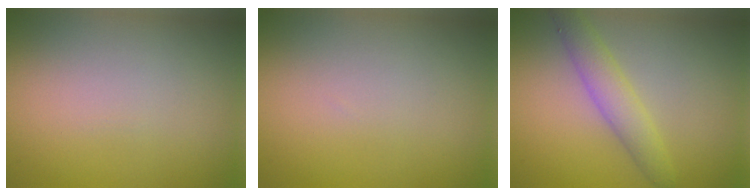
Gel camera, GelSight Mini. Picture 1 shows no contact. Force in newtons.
{"total": 0.0}
{"total": 3.0, "press": 3.0, "slide": 0.3}